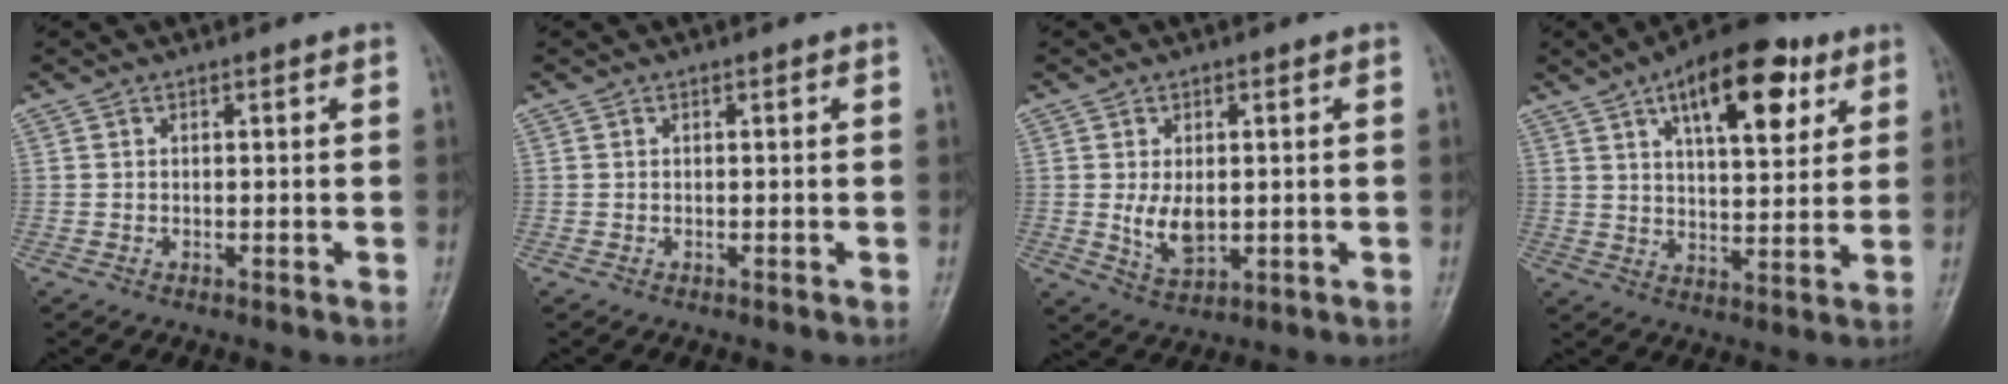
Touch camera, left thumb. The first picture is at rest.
{"total": 0.0}
{"total": 5.7, "force": [0.1, 3.4, 4.6], "torque": [-0.073, -0.014, 0.014]}
{"total": 16.9, "force": [8.1, 7.6, 12.8], "torque": [-0.156, -0.017, 0.122]}